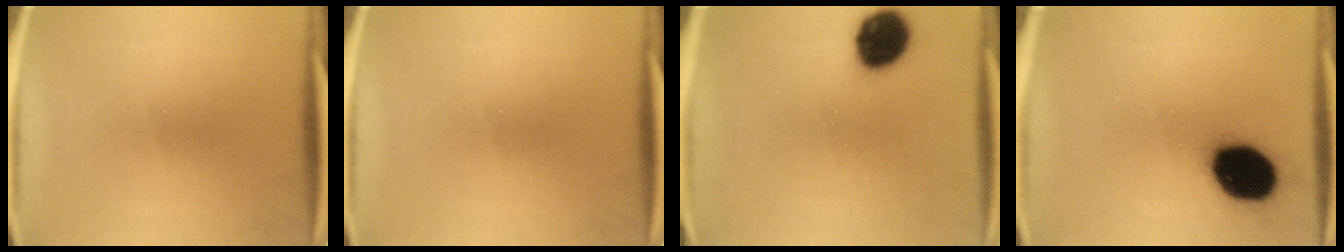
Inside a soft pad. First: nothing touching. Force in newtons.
{"total": 0.0}
{"total": 12.5}
{"total": 17.6}